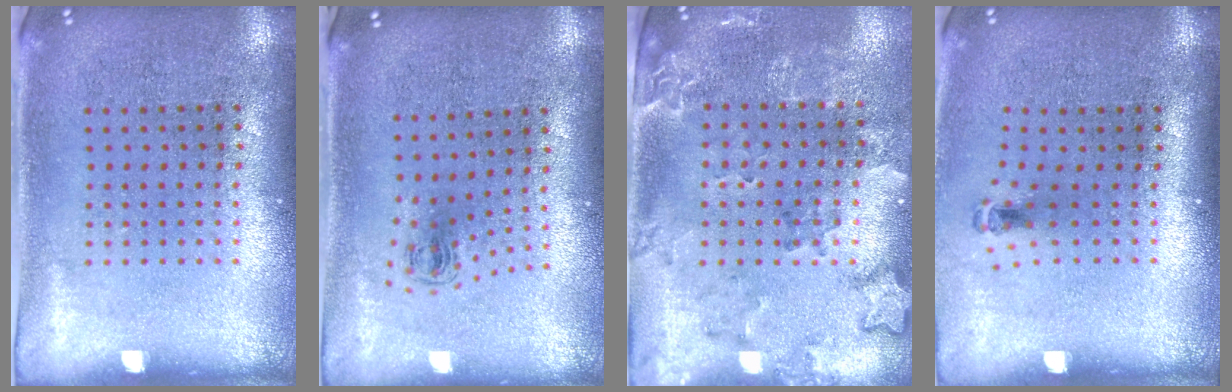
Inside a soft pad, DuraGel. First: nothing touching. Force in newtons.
{"total": 0.6, "press": 0.3, "slide": 0.5}
{"total": 1.9, "press": 1.7, "slide": 1.0}
{"total": 0.6, "press": 0.4, "slide": 0.5}